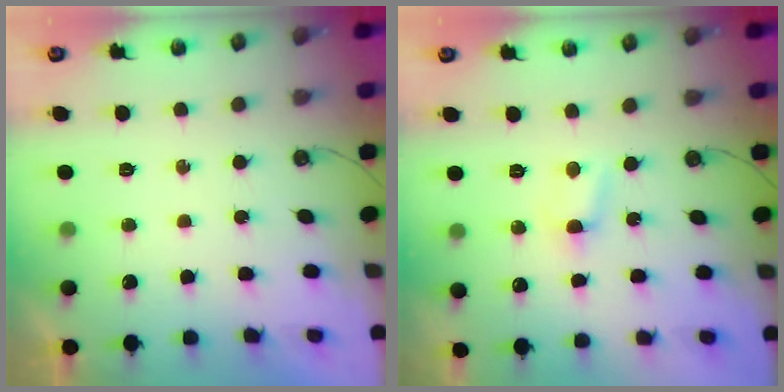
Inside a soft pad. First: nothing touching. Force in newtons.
{"total": 3.4, "press": 3.4, "slide": 0.3}